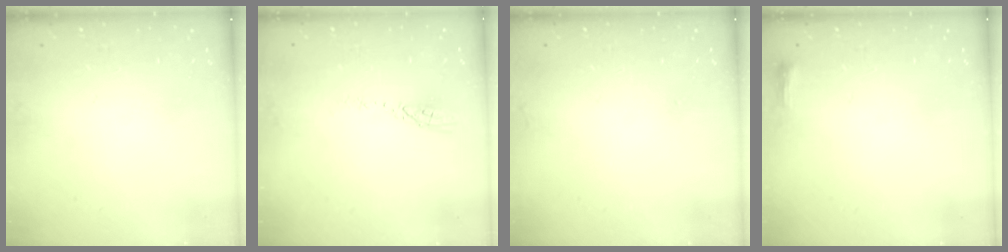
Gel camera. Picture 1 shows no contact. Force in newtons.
{"total": 3.5, "press": 3.4, "slide": 0.4}
{"total": 14.1, "press": 4.0, "slide": 13.5}
{"total": 2.9, "press": 2.8, "slide": 0.8}